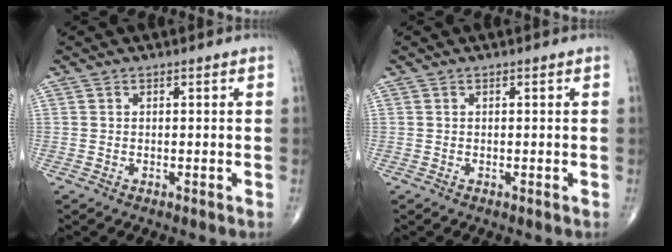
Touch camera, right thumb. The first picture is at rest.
{"total": 0.0}